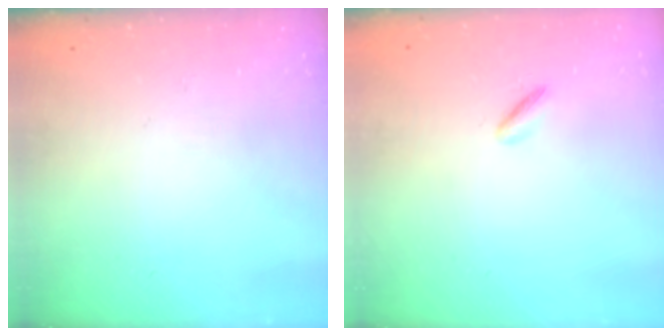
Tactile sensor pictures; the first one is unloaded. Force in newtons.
{"total": 2.1, "press": 1.9, "slide": 0.8}